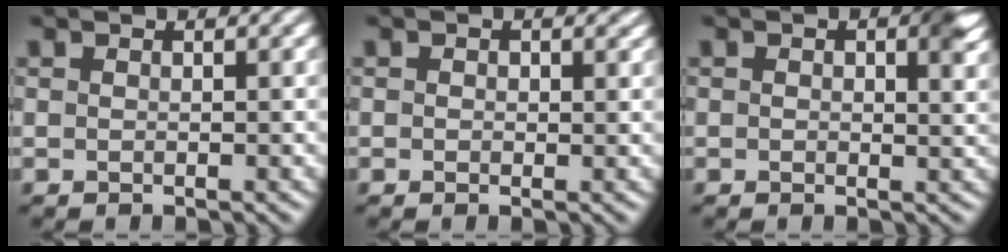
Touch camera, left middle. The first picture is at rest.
{"total": 0.6, "force": [0.2, 0.5, 0.1], "torque": [0.004, -0.002, 0.000]}
{"total": 3.2, "force": [1.2, 1.8, 2.3], "torque": [-0.021, 0.002, 0.012]}